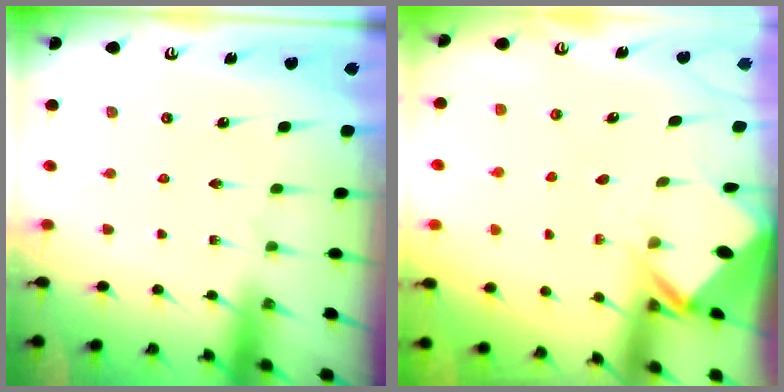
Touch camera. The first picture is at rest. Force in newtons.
{"total": 3.4, "press": 3.4, "slide": 0.2}